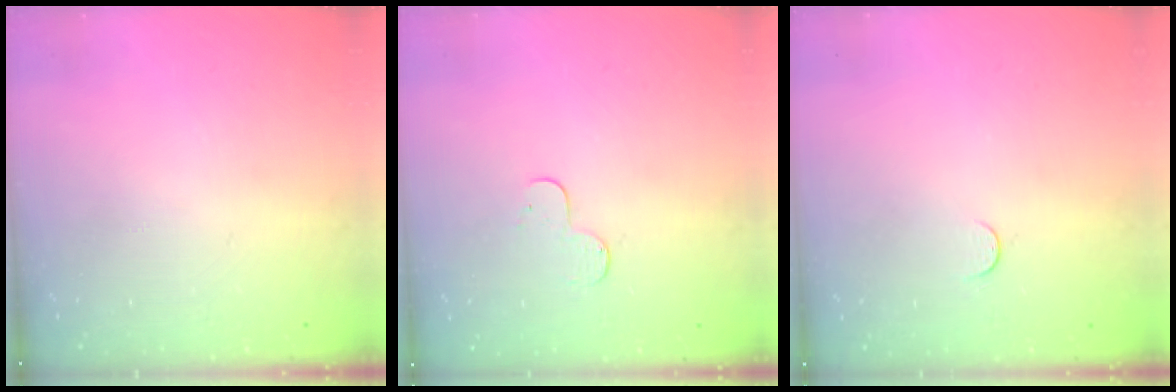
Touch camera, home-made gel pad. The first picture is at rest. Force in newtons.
{"total": 4.9, "press": 4.9, "slide": 0.5}
{"total": 3.1, "press": 3.1, "slide": 0.4}